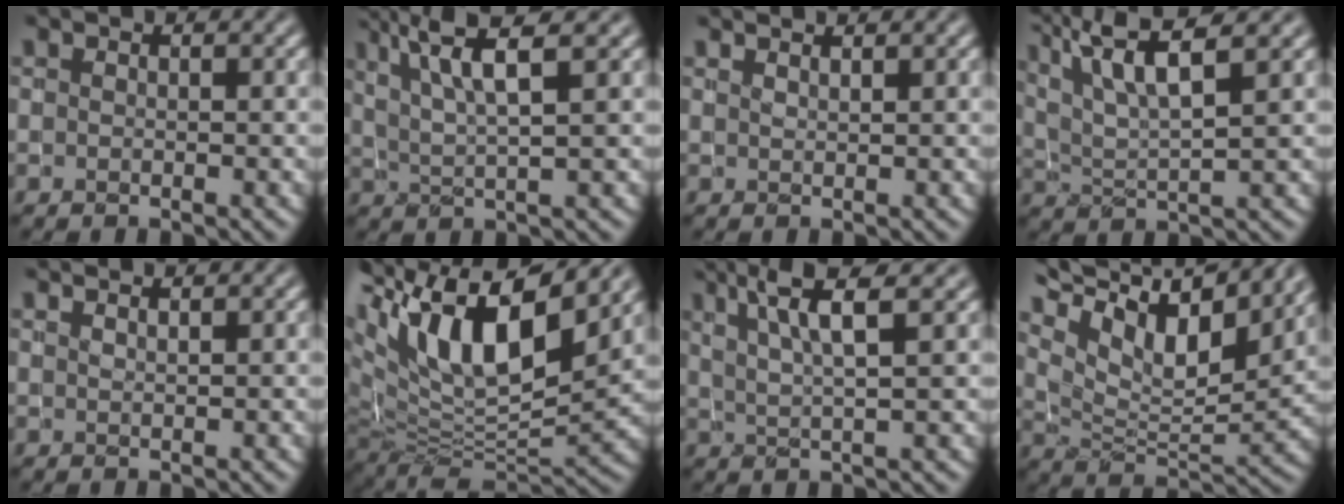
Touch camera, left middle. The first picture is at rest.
{"total": 5.9, "force": [2.9, 1.2, 5.0], "torque": [-0.083, 0.008, 0.055]}
{"total": 1.7, "force": [1.5, 0.6, 0.7], "torque": [0.008, 0.001, 0.004]}
{"total": 9.1, "force": [5.6, 2.5, 6.8], "torque": [-0.121, 0.028, 0.069]}
{"total": 1.4, "force": [1.3, 0.5, 0.5], "torque": [0.009, -0.002, 0.005]}
{"total": 13.7, "force": [5.6, 6.2, 10.9], "torque": [-0.193, 0.023, 0.097]}
{"total": 5.3, "force": [2.8, 0.9, 4.4], "torque": [-0.071, 0.005, 0.050]}
{"total": 11.6, "force": [7.3, 4.4, 7.9], "torque": [-0.139, 0.017, 0.127]}